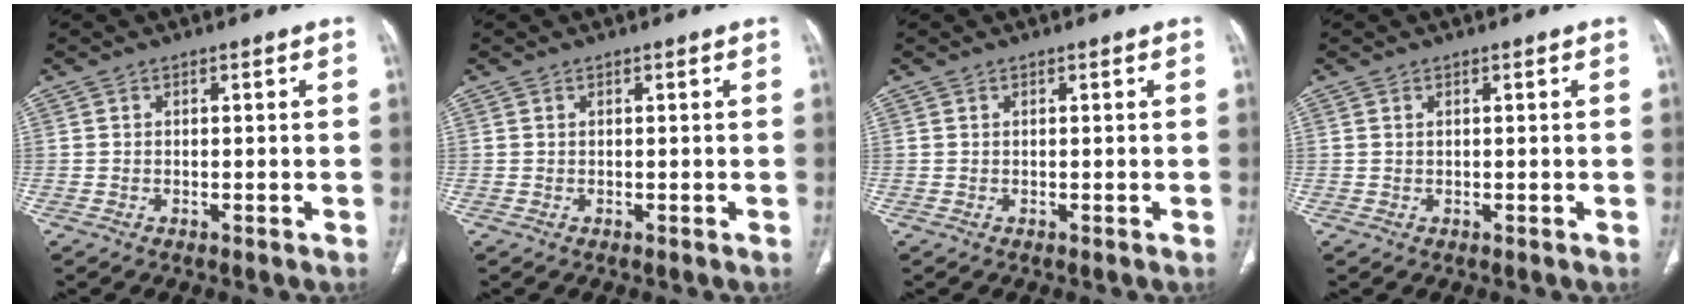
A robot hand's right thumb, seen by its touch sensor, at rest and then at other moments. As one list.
[{"total": 0.0}, {"total": 0.0}, {"total": 0.0}]